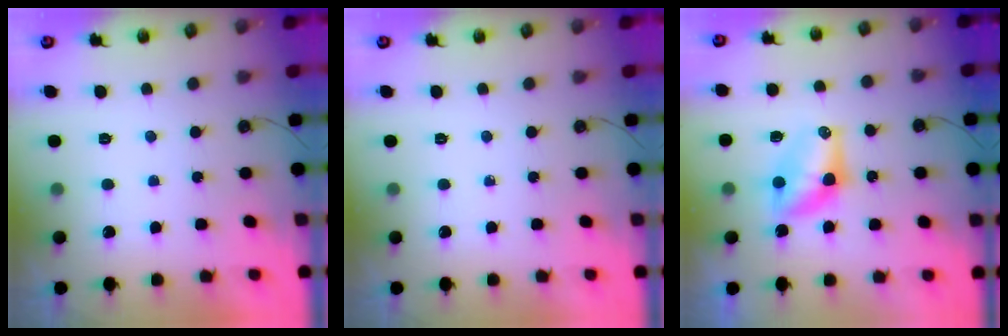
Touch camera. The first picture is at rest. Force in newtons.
{"total": 0.0}
{"total": 8.2, "press": 8.2, "slide": 0.7}